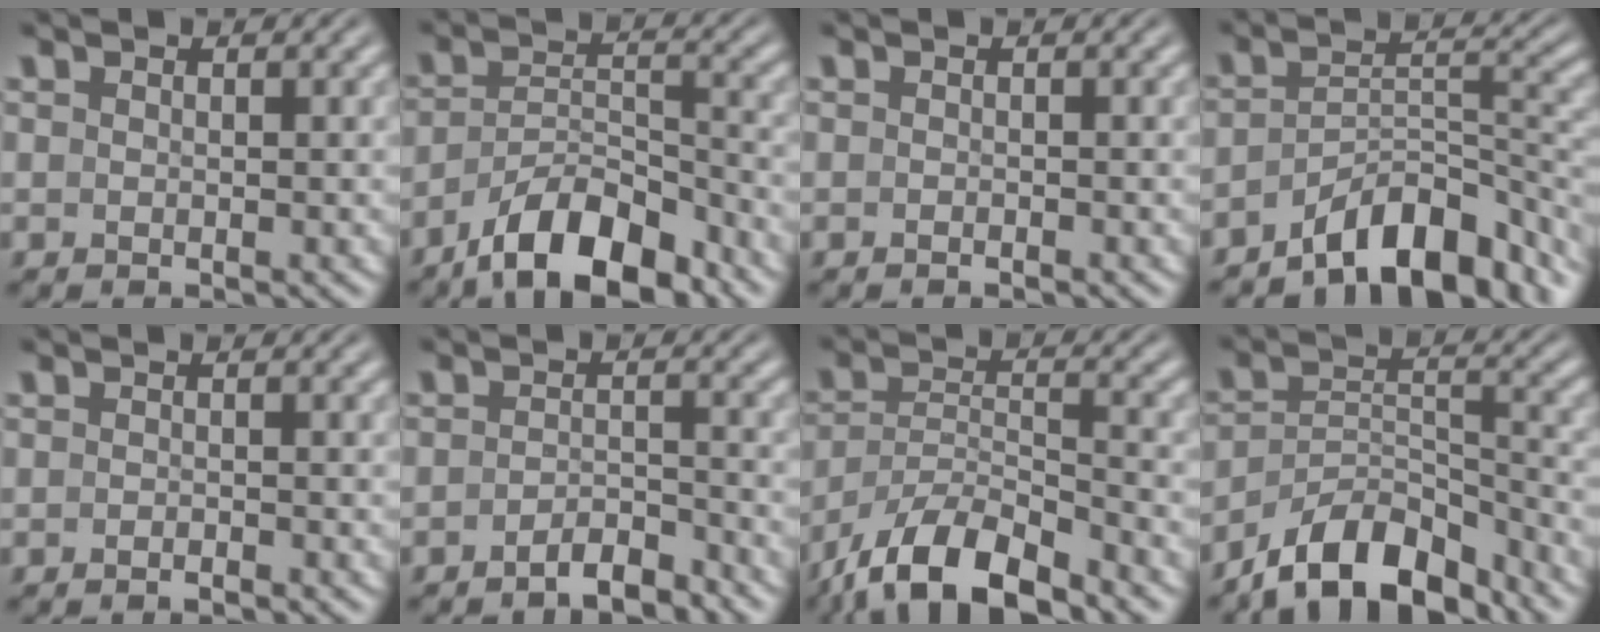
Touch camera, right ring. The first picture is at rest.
{"total": 7.6, "force": [-5.5, 3.2, 4.2], "torque": [-0.059, -0.013, -0.082]}
{"total": 0.7, "force": [-0.6, -0.3, 0.1], "torque": [-0.002, 0.000, -0.010]}
{"total": 10.2, "force": [-6.9, 4.2, 6.2], "torque": [-0.084, -0.023, -0.093]}
{"total": 1.0, "force": [-0.9, -0.3, 0.1], "torque": [-0.004, -0.001, -0.015]}
{"total": 3.3, "force": [-3.2, 0.3, 0.9], "torque": [-0.003, 0.000, -0.060]}
{"total": 8.4, "force": [-5.6, 4.3, 4.6], "torque": [-0.090, -0.026, -0.083]}
{"total": 8.9, "force": [-6.9, 4.1, 4.0], "torque": [-0.056, -0.018, -0.104]}